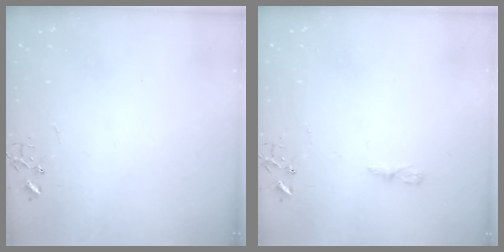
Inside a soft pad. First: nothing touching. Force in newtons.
{"total": 4.4, "press": 4.4, "slide": 0.6}